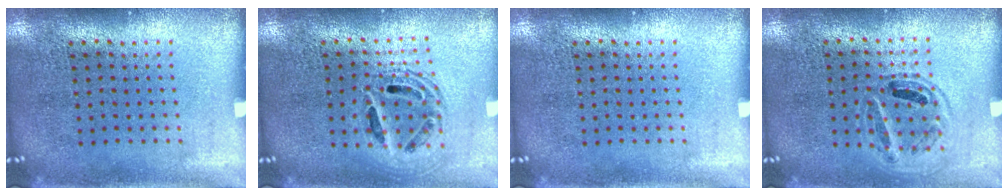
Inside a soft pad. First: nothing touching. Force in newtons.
{"total": 1.6, "press": 1.3, "slide": 0.9}
{"total": 0.0}
{"total": 0.9, "press": 0.9, "slide": 0.4}